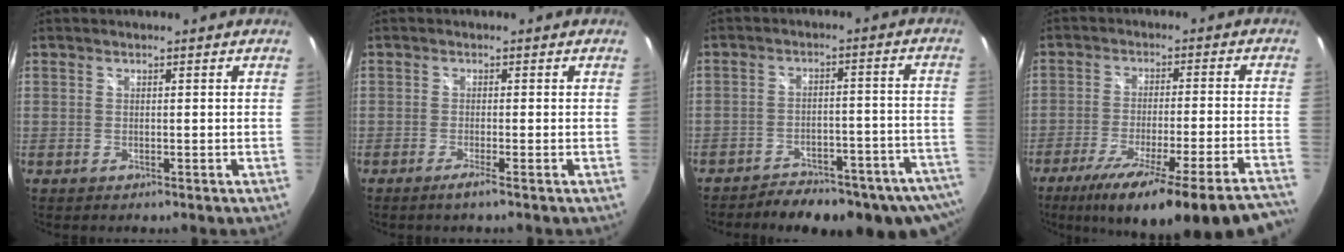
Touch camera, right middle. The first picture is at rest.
{"total": 2.1, "force": [-1.4, -0.7, 1.4], "torque": [-0.030, -0.005, -0.028]}
{"total": 21.8, "force": [-18.4, 6.3, 9.7], "torque": [-0.148, -0.009, -0.216]}
{"total": 26.4, "force": [-22.1, 0.3, 14.6], "torque": [-0.228, -0.078, -0.321]}